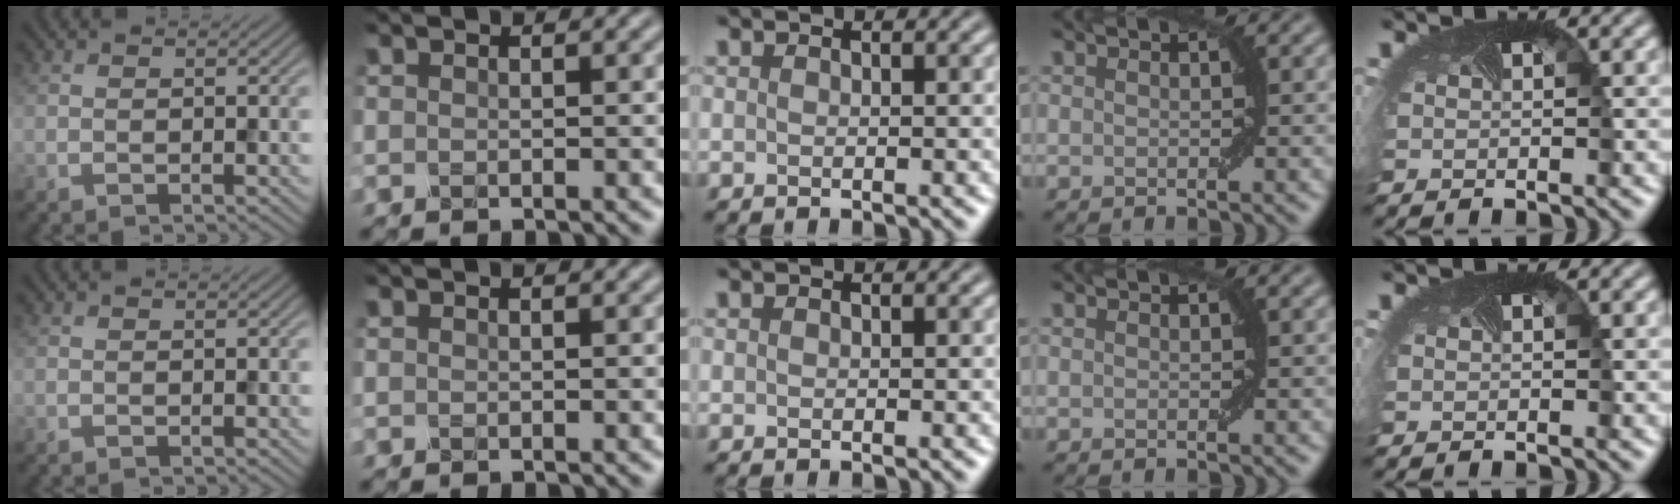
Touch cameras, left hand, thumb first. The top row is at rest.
{}